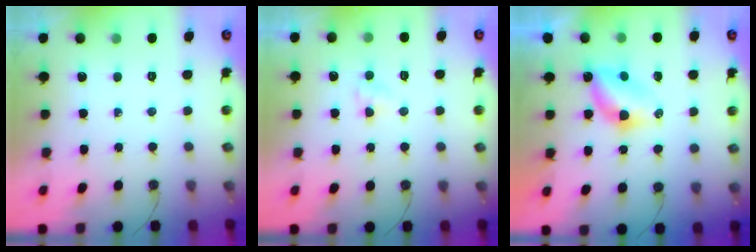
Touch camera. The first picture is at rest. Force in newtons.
{"total": 3.0, "press": 2.9, "slide": 0.3}
{"total": 5.5, "press": 5.5, "slide": 0.4}